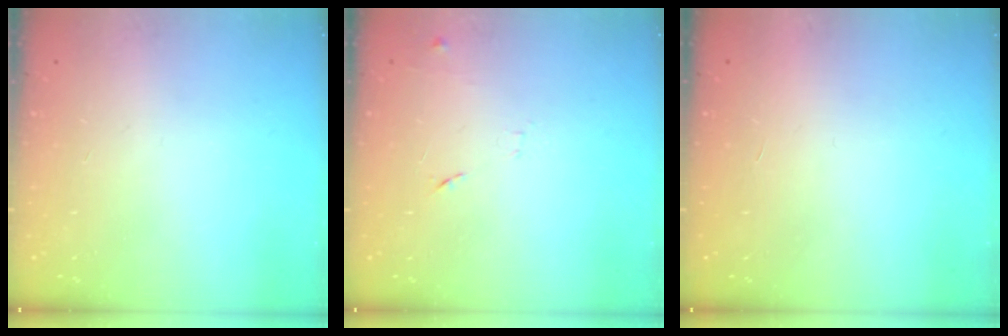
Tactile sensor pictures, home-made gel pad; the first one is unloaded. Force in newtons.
{"total": 9.2, "press": 9.1, "slide": 0.7}
{"total": 1.7, "press": 1.7, "slide": 0.1}